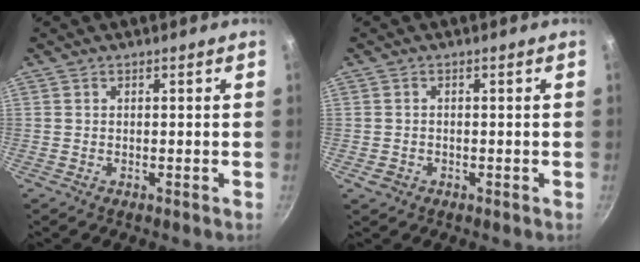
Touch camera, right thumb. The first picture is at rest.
{"total": 1.8, "force": [-0.7, 1.5, 0.7], "torque": [-0.012, 0.003, -0.009]}